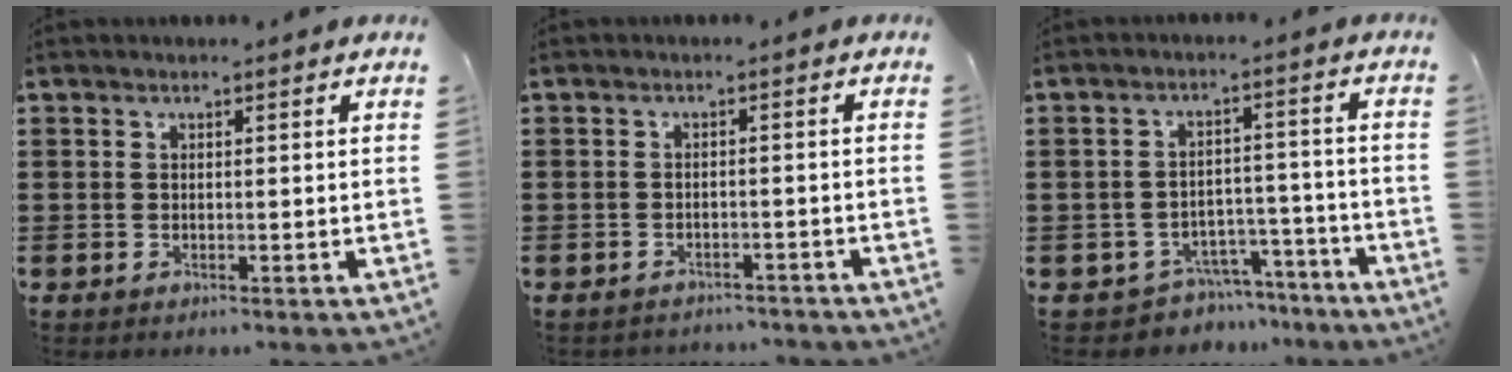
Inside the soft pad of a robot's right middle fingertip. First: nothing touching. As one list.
[{"total": 1.8, "force": [-1.8, 0.2, -0.1], "torque": [-0.005, -0.002, -0.040]}, {"total": 4.6, "force": [-4.3, 1.4, 0.5], "torque": [-0.016, 0.013, -0.089]}]